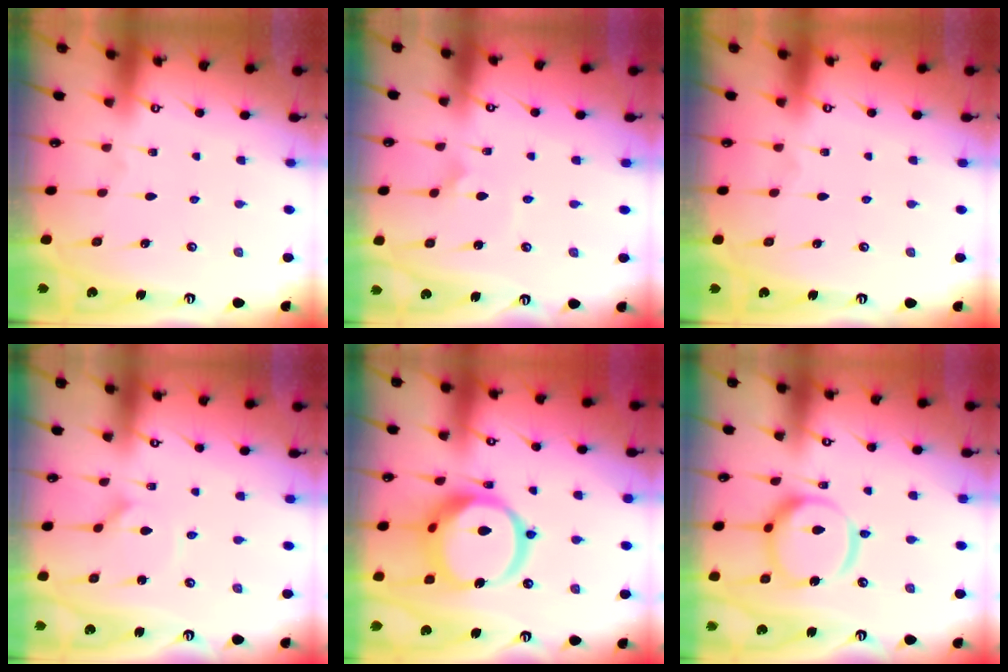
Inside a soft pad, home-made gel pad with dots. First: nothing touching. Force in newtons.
{"total": 4.7, "press": 4.6, "slide": 0.6}
{"total": 0.0}
{"total": 1.3, "press": 1.2, "slide": 0.3}
{"total": 19.1, "press": 18.9, "slide": 2.3}
{"total": 17.3, "press": 17.1, "slide": 2.1}